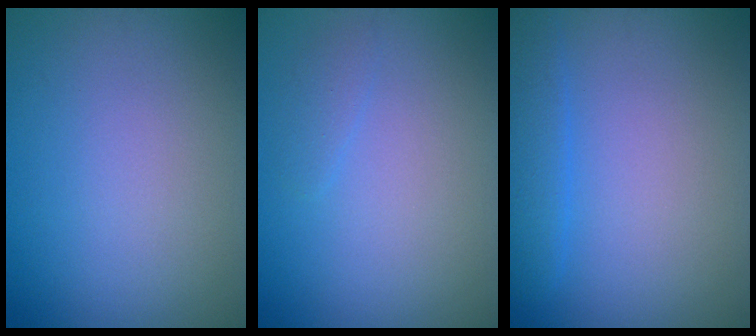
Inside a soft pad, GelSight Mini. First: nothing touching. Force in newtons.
{"total": 0.9, "press": 0.9, "slide": 0.1}
{"total": 2.4, "press": 2.4, "slide": 0.2}